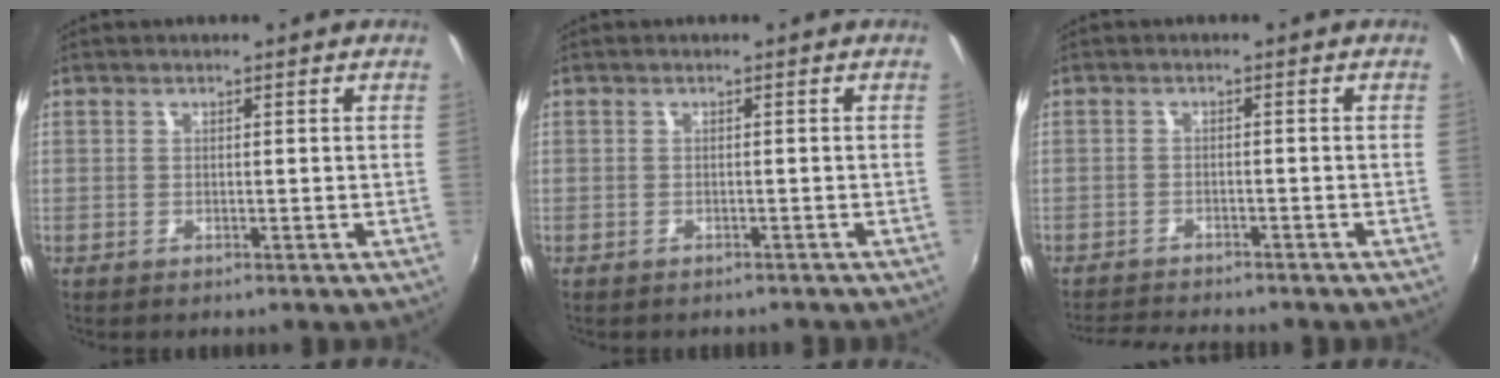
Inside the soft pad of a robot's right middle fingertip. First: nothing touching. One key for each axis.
{"total": 1.6, "fx": -1.3, "fy": 0.9, "fz": 0.3, "tx": -0.009, "ty": -0.002, "tz": -0.016}
{"total": 6.3, "fx": -6.0, "fy": 0.9, "fz": 1.8, "tx": -0.054, "ty": -0.010, "tz": -0.096}